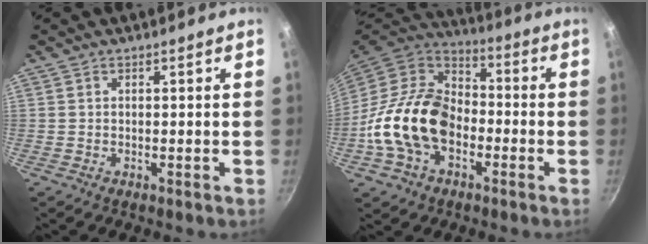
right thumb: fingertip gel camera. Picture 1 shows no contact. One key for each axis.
{"total": 20.0, "fx": -4.8, "fy": 13.9, "fz": 13.5, "tx": -0.225, "ty": 0.044, "tz": -0.104}